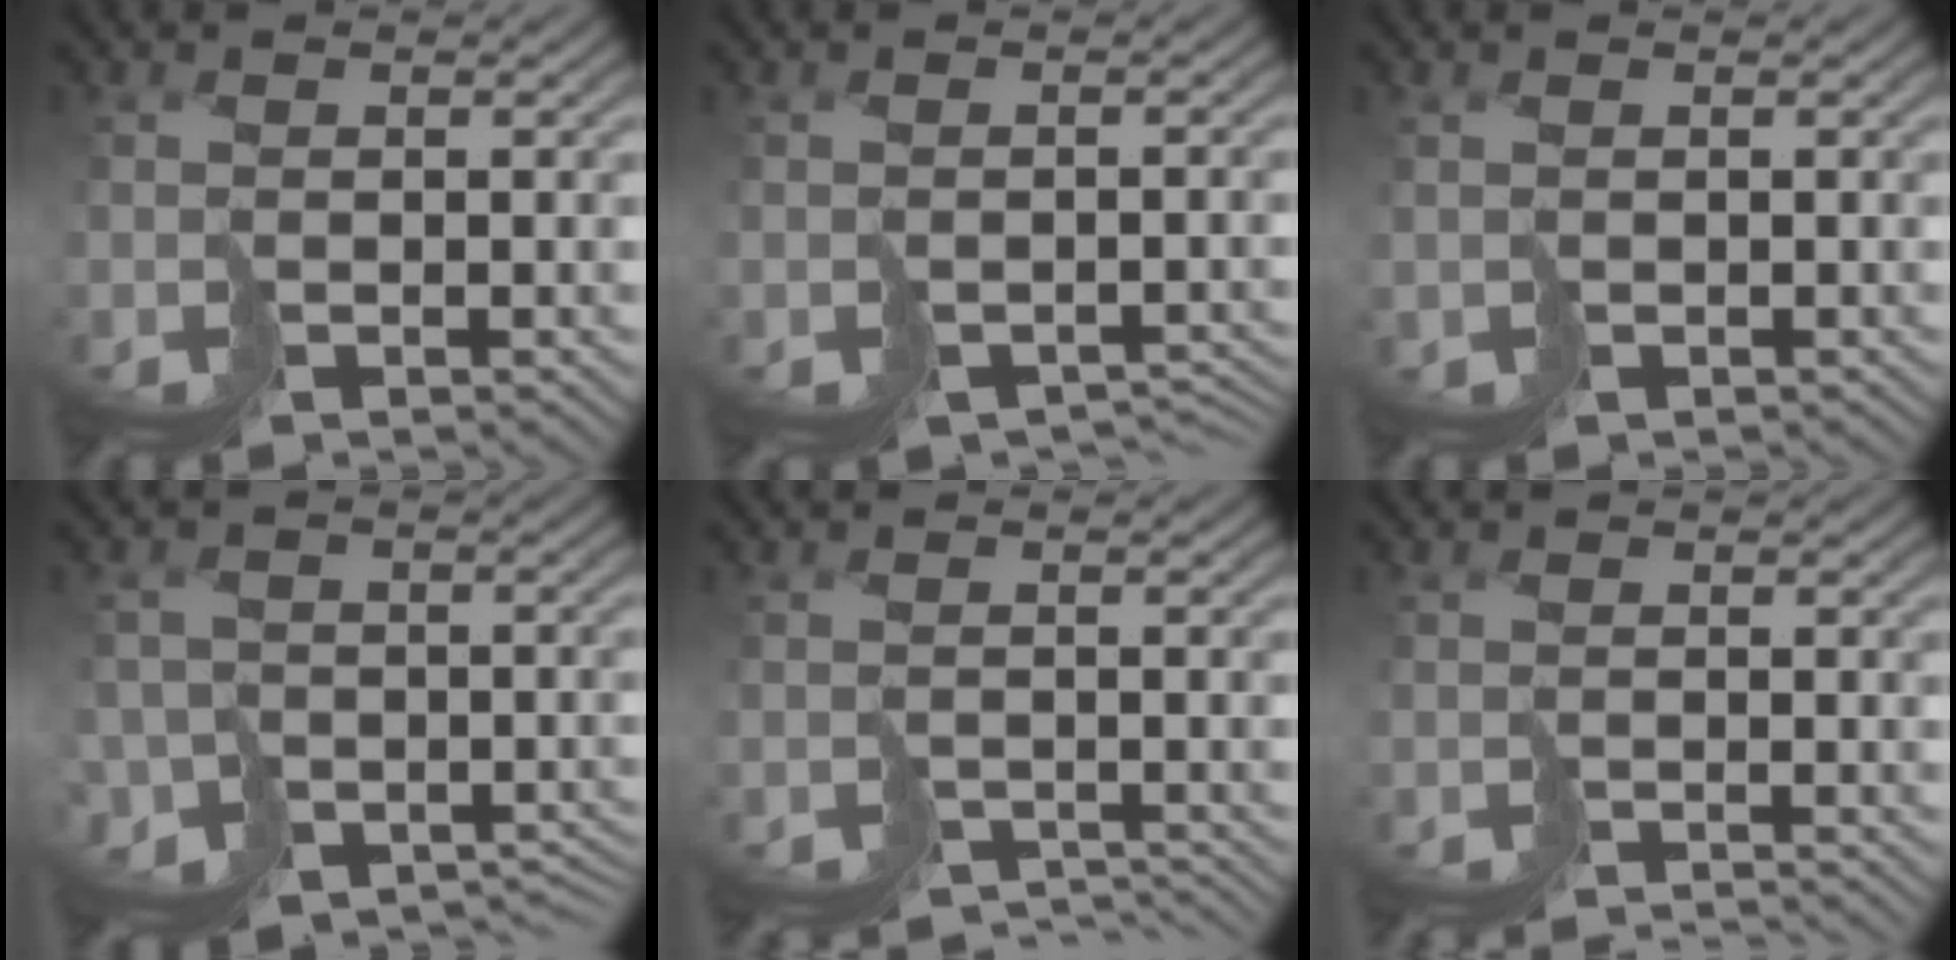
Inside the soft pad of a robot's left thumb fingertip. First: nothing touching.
{"total": 4.1, "force": [-2.8, 2.4, 1.7], "torque": [-0.020, -0.009, -0.025]}
{"total": 0.8, "force": [0.2, 0.7, 0.3], "torque": [-0.010, -0.005, 0.008]}
{"total": 8.6, "force": [-6.1, 5.3, 2.9], "torque": [-0.049, -0.013, -0.087]}
{"total": 5.0, "force": [-4.9, 0.9, 0.8], "torque": [-0.010, -0.009, -0.071]}
{"total": 2.9, "force": [-2.8, -0.2, 0.5], "torque": [-0.005, -0.006, -0.055]}